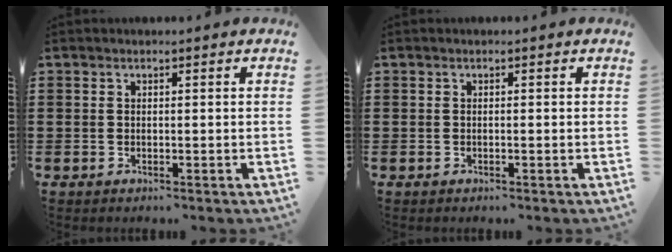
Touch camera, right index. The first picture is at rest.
{"total": 0.0}